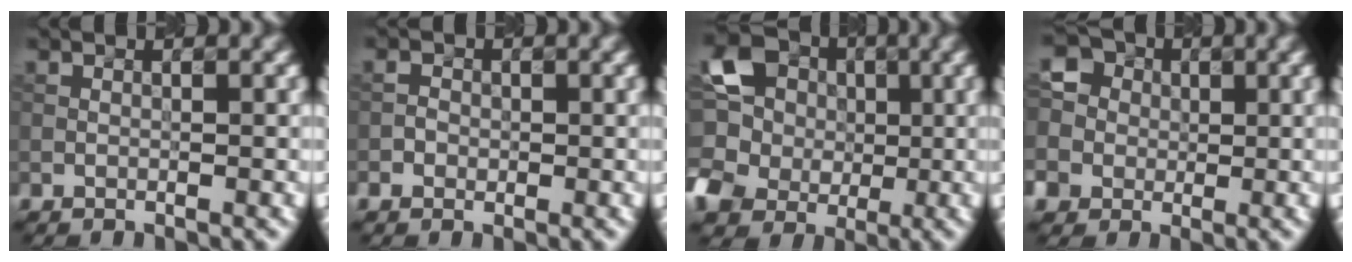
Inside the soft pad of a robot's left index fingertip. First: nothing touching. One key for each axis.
{"total": 0.7, "fx": -0.3, "fy": 0.6, "fz": -0.1, "tx": -0.003, "ty": 0.005, "tz": -0.002}
{"total": 8.9, "fx": 1.0, "fy": 8.1, "fz": 3.5, "tx": -0.098, "ty": 0.007, "tz": -0.003}
{"total": 5.3, "fx": -0.1, "fy": 5.2, "fz": 0.9, "tx": -0.040, "ty": 0.030, "tz": -0.019}